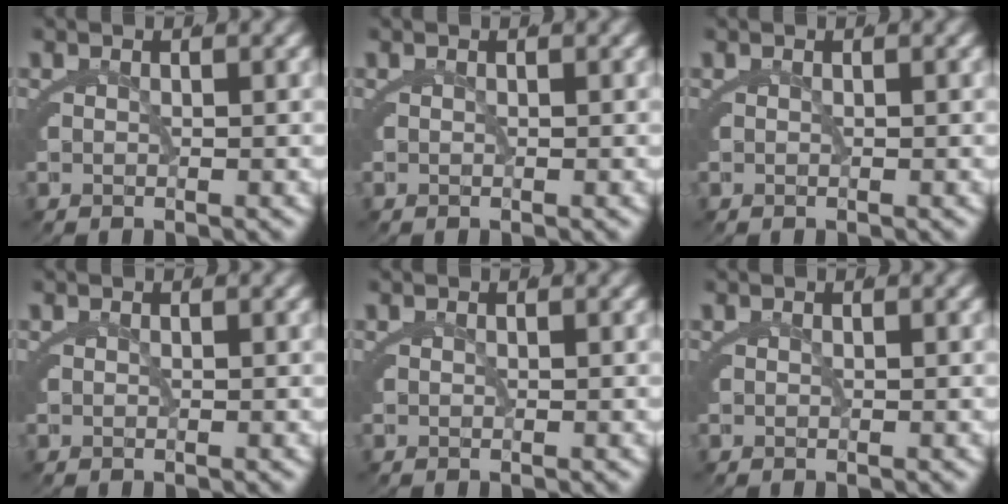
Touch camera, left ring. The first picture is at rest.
{"total": 0.0}
{"total": 0.0}
{"total": 0.0}
{"total": 0.0}
{"total": 0.0}